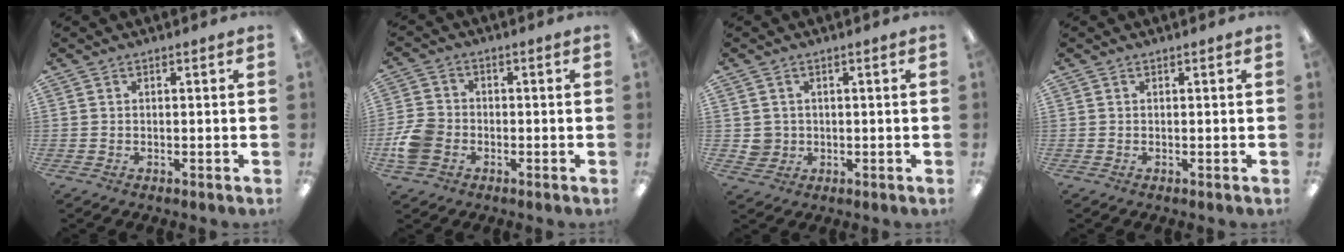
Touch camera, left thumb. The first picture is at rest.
{"total": 7.5, "force": [-2.1, 6.0, 4.1], "torque": [-0.083, 0.014, -0.039]}
{"total": 3.3, "force": [0.5, 3.2, 0.4], "torque": [-0.006, 0.003, 0.009]}
{"total": 0.0}